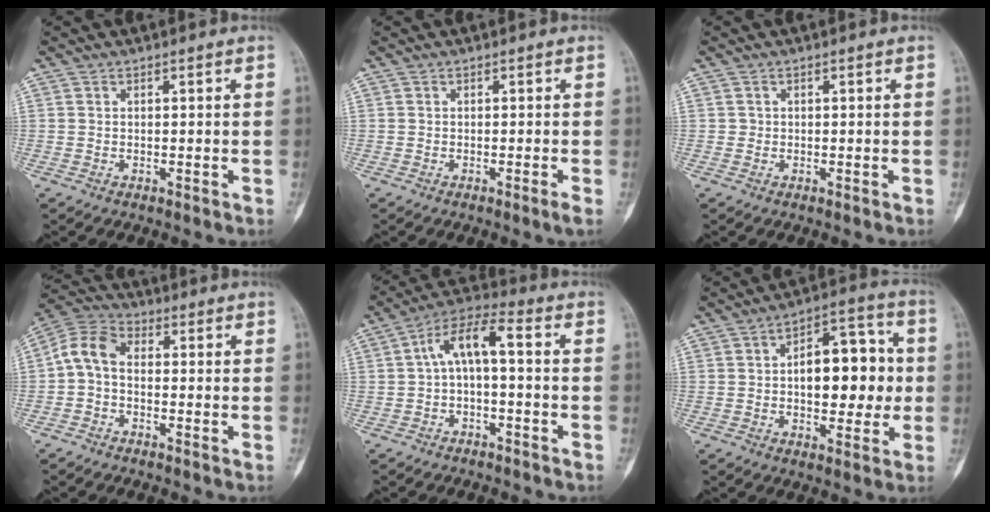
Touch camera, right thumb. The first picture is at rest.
{"total": 1.0, "force": [-0.5, -0.2, 0.8], "torque": [-0.017, -0.003, -0.007]}
{"total": 0.6, "force": [0.0, 0.6, 0.0], "torque": [0.004, 0.004, 0.000]}
{"total": 7.0, "force": [-0.6, 4.7, 5.2], "torque": [-0.097, 0.024, -0.028]}
{"total": 8.3, "force": [0.0, 3.3, 7.6], "torque": [-0.141, 0.049, -0.008]}
{"total": 14.8, "force": [0.4, 8.1, 12.3], "torque": [-0.132, 0.027, 0.001]}